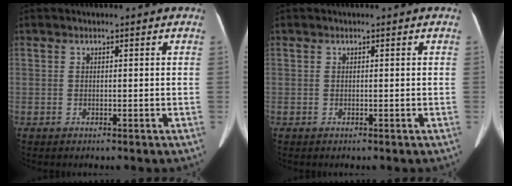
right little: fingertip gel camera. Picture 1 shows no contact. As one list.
[{"total": 0.0}]